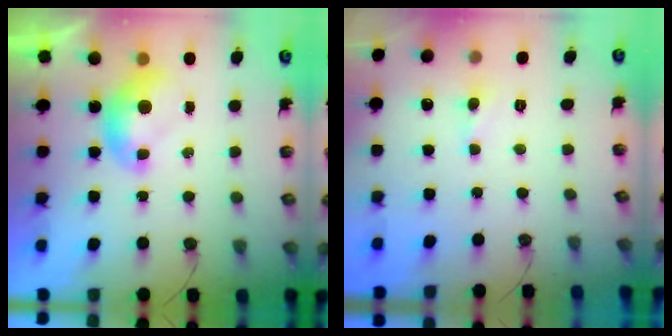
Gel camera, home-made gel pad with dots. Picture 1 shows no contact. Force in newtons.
{"total": 1.8, "press": 1.6, "slide": 0.7}